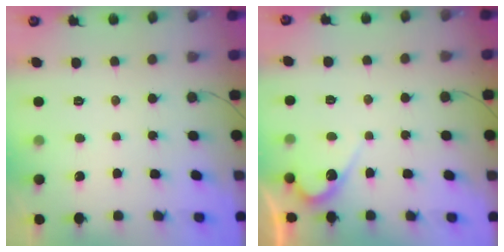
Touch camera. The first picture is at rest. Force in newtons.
{"total": 4.8, "press": 4.7, "slide": 0.3}